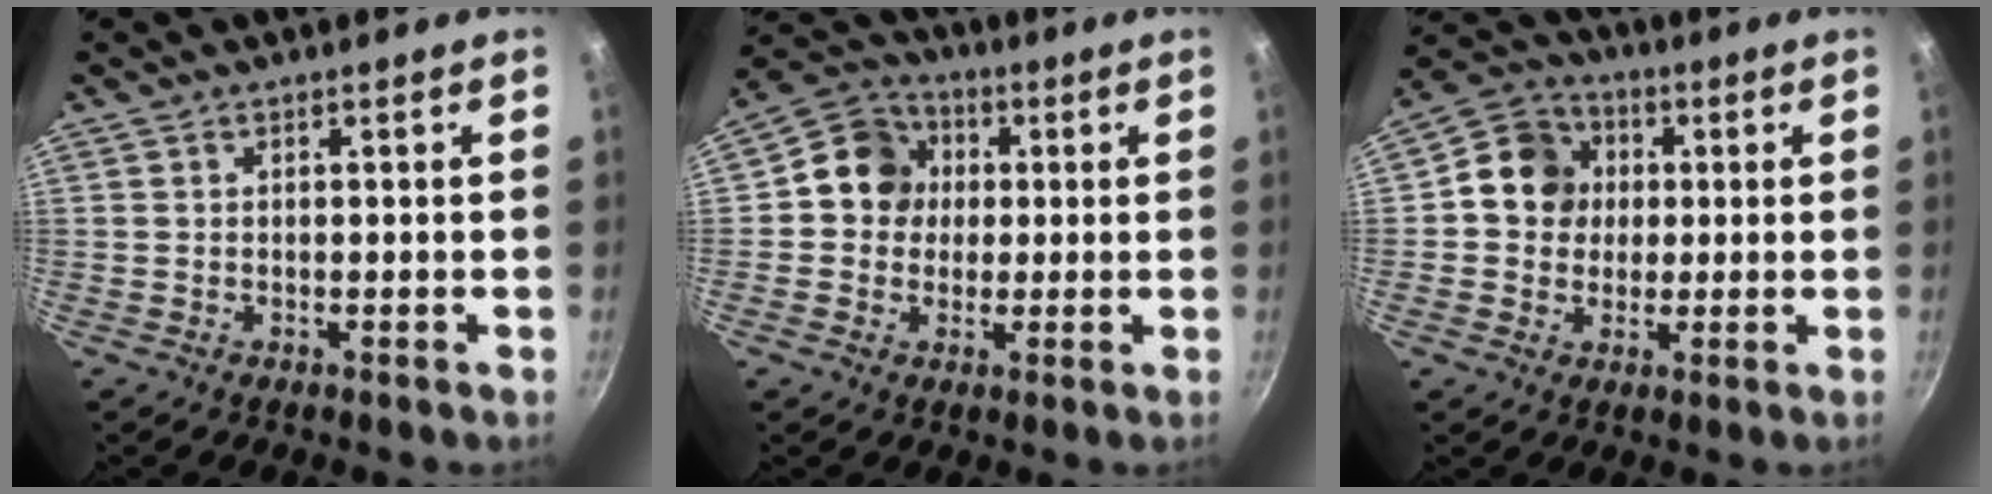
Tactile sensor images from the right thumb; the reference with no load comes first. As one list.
[{"total": 9.5, "force": [1.0, 8.7, 3.8], "torque": [-0.028, 0.014, -0.005]}, {"total": 10.1, "force": [1.3, 9.1, 4.2], "torque": [-0.035, 0.012, 0.002]}]